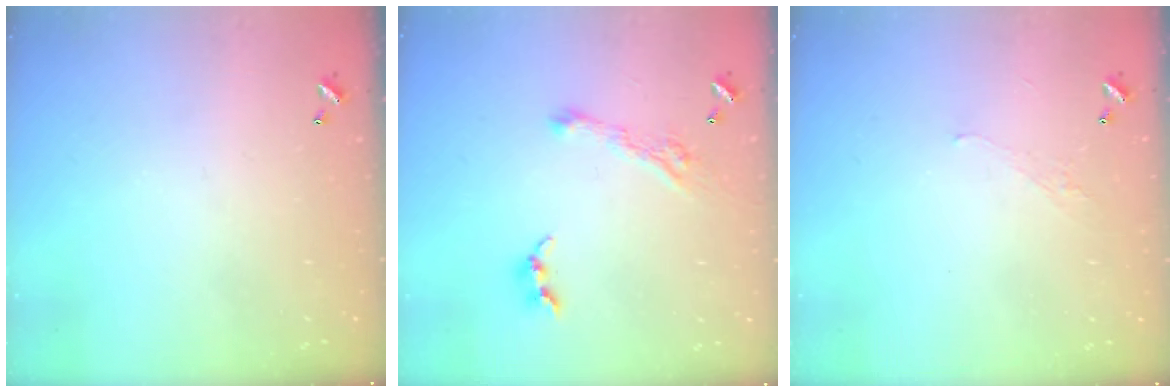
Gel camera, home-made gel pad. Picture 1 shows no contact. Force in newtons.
{"total": 5.9, "press": 5.8, "slide": 0.6}
{"total": 0.5, "press": 0.1, "slide": 0.5}